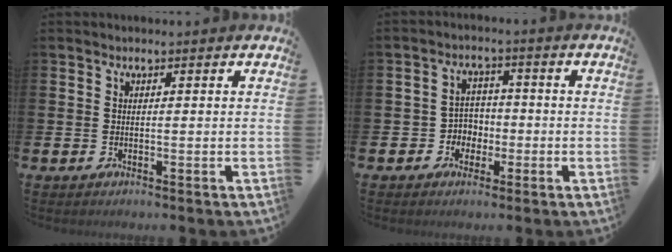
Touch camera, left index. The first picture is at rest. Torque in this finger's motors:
{"motor_torque": [0.02, 0.24, -0.02, 0.00]}